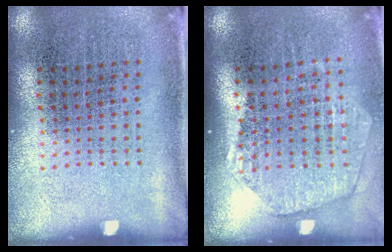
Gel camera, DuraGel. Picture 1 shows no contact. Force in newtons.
{"total": 1.8, "press": 1.7, "slide": 0.8}